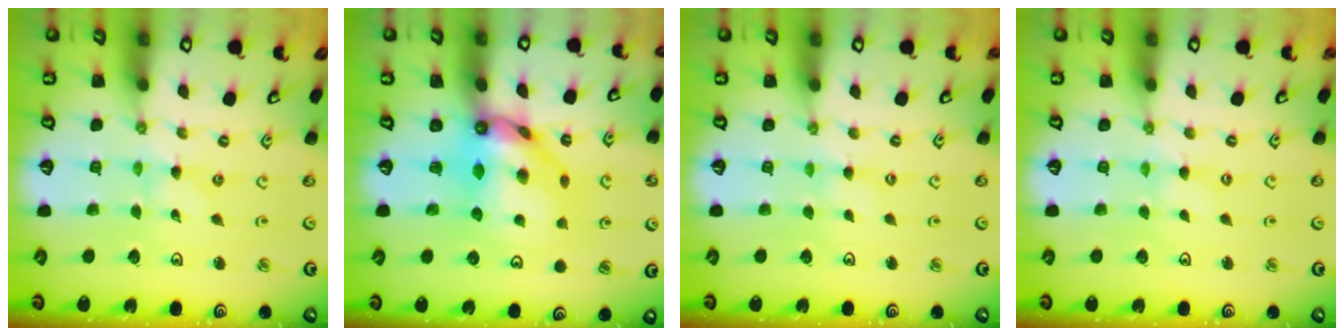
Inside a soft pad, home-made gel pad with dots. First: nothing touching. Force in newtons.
{"total": 12.6, "press": 12.6, "slide": 1.1}
{"total": 1.5, "press": 1.5, "slide": 0.2}
{"total": 0.0}